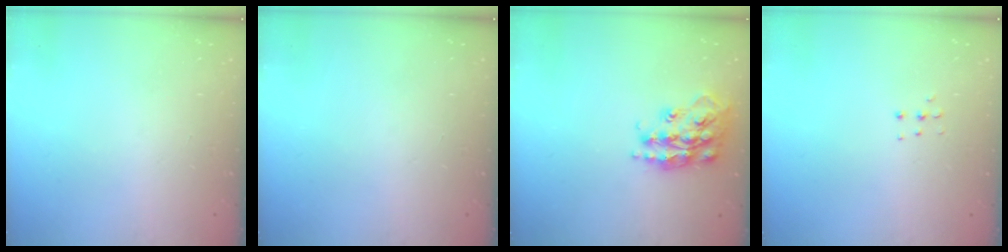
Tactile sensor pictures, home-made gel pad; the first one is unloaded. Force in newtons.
{"total": 0.0}
{"total": 18.2, "press": 18.2, "slide": 1.2}
{"total": 4.0, "press": 4.0, "slide": 0.5}